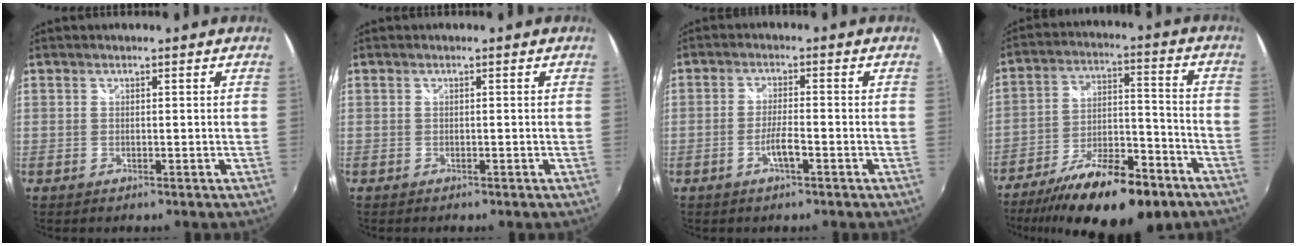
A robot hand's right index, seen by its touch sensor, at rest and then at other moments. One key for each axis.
{"total": 0.7, "fx": -0.6, "fy": 0.2, "fz": 0.2, "tx": -0.008, "ty": -0.002, "tz": -0.007}
{"total": 3.3, "fx": -1.7, "fy": 0.4, "fz": 2.8, "tx": -0.059, "ty": -0.002, "tz": -0.033}
{"total": 22.1, "fx": -15.5, "fy": 7.5, "fz": 13.7, "tx": -0.246, "ty": -0.020, "tz": -0.234}